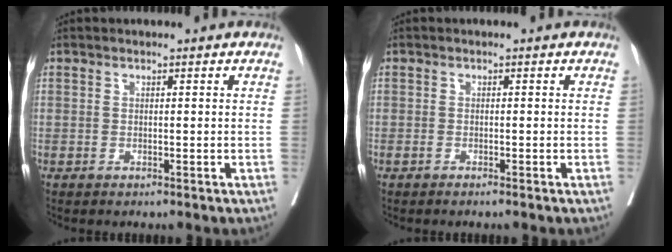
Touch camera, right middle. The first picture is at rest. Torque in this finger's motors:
{"motor_torque": [-0.18, -0.10, -0.01, -0.01]}